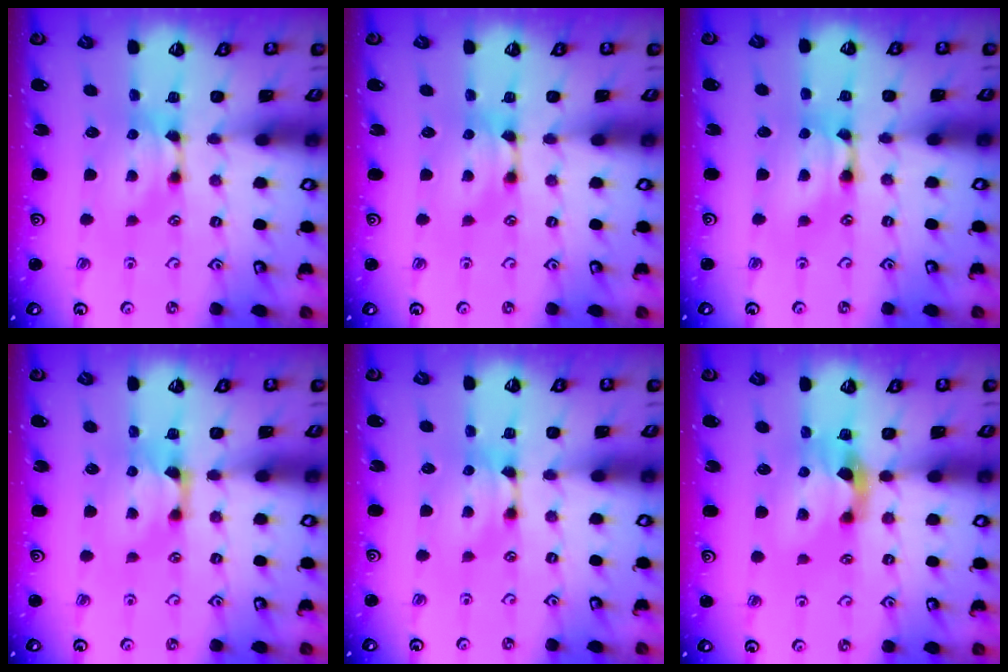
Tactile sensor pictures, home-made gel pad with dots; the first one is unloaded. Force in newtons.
{"total": 0.0}
{"total": 2.2, "press": 2.2, "slide": 0.0}
{"total": 0.6, "press": 0.0, "slide": 0.6}
{"total": 0.0}
{"total": 2.9, "press": 2.6, "slide": 1.3}